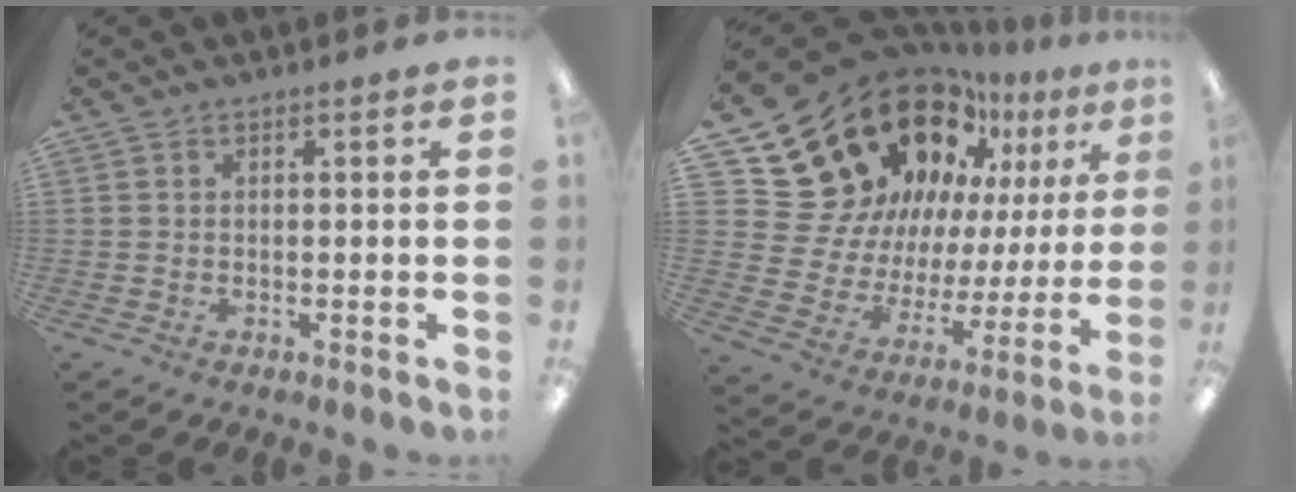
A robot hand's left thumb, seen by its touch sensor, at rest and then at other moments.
{"total": 24.7, "force": [16.9, 15.3, 9.7], "torque": [-0.171, -0.129, 0.339]}